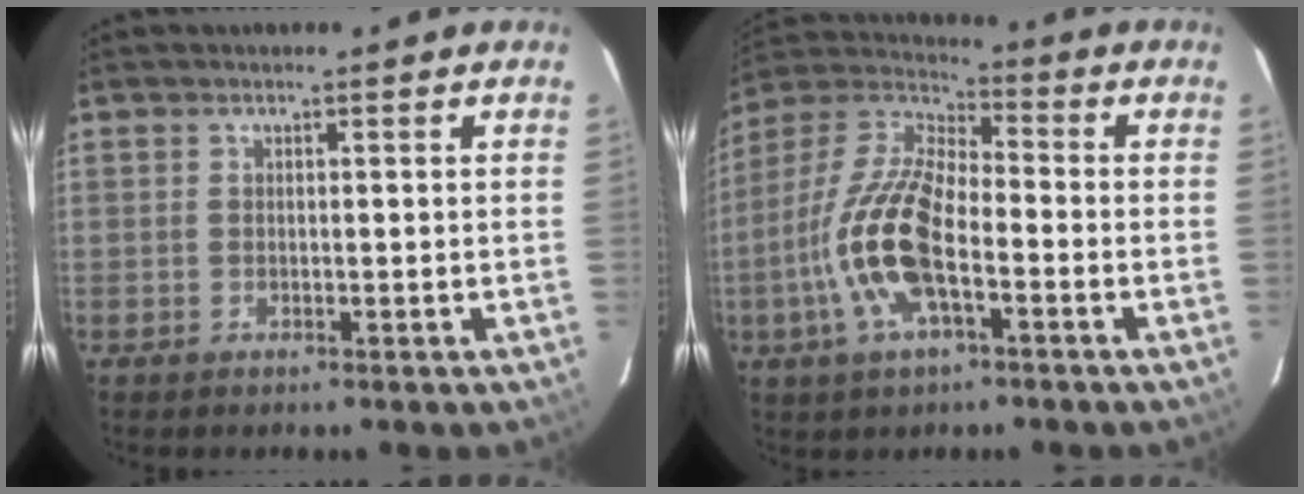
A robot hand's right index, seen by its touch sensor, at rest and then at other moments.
{"total": 16.0, "force": [-4.8, 6.4, 13.8], "torque": [-0.290, -0.001, -0.099]}